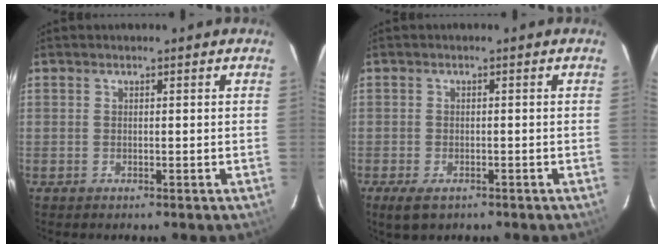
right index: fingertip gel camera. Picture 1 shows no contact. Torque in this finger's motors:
{"motor_torque": [0.47, -0.38, 0.08, 0.04]}